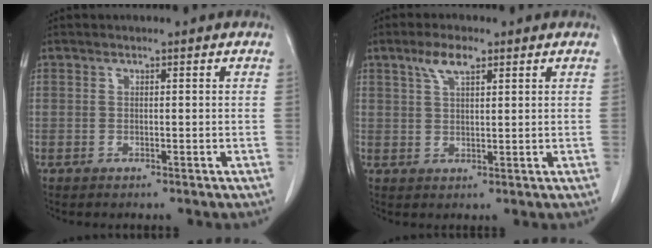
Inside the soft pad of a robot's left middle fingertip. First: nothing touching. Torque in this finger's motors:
{"motor_torque": [0.03, 0.03, -0.17, -0.02]}